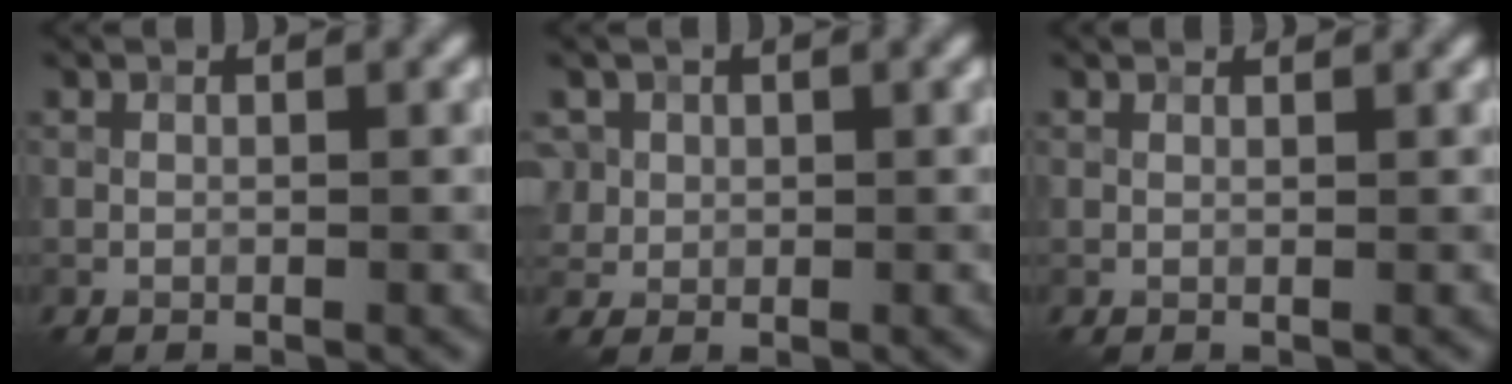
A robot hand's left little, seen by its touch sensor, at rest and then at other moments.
{"total": 3.3, "force": [1.3, 2.9, 1.0], "torque": [-0.021, 0.015, 0.020]}
{"total": 1.1, "force": [1.0, 0.1, 0.3], "torque": [-0.014, -0.002, 0.007]}